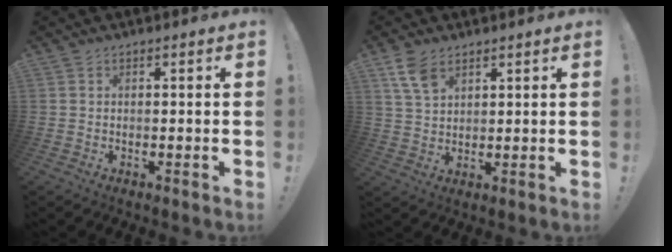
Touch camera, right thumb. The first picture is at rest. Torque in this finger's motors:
{"motor_torque": [-0.10, 0.34, 0.54, 0.37, 0.00]}